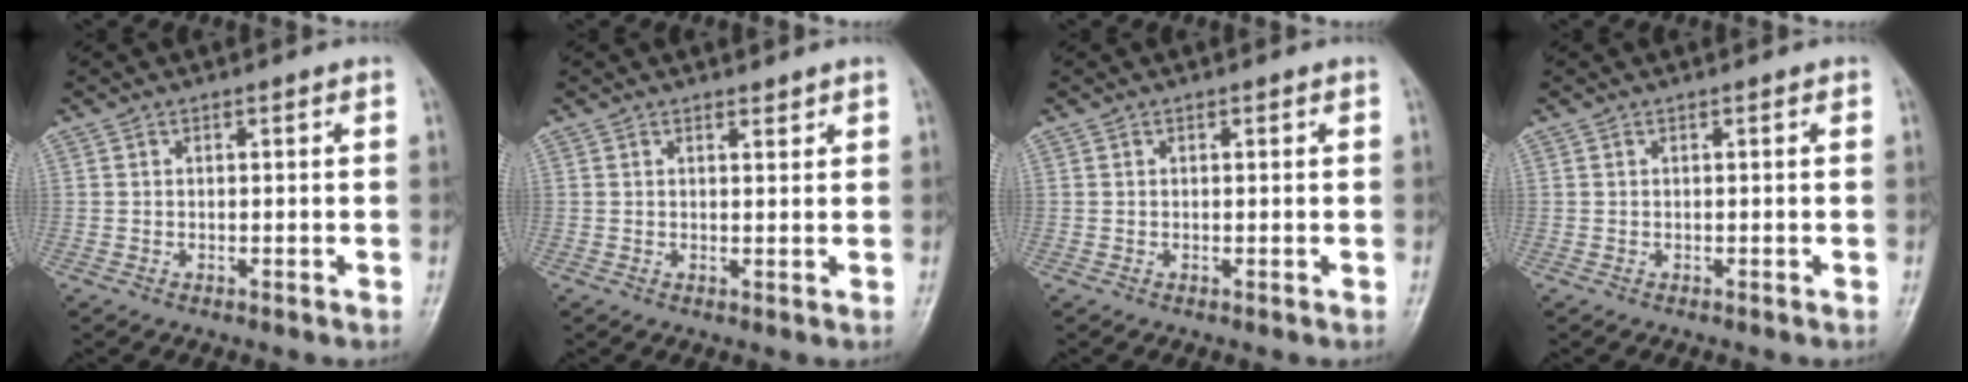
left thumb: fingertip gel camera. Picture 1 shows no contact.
{"total": 1.4, "force": [1.1, 0.6, 0.6], "torque": [0.001, -0.006, 0.014]}
{"total": 0.6, "force": [0.1, 0.4, 0.4], "torque": [-0.001, 0.000, 0.000]}
{"total": 0.0}